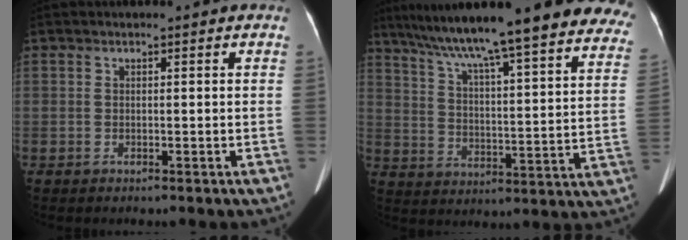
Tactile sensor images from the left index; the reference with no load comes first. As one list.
[{"total": 32.4, "force": [27.2, 3.1, 17.3], "torque": [-0.228, -0.037, 0.353]}]